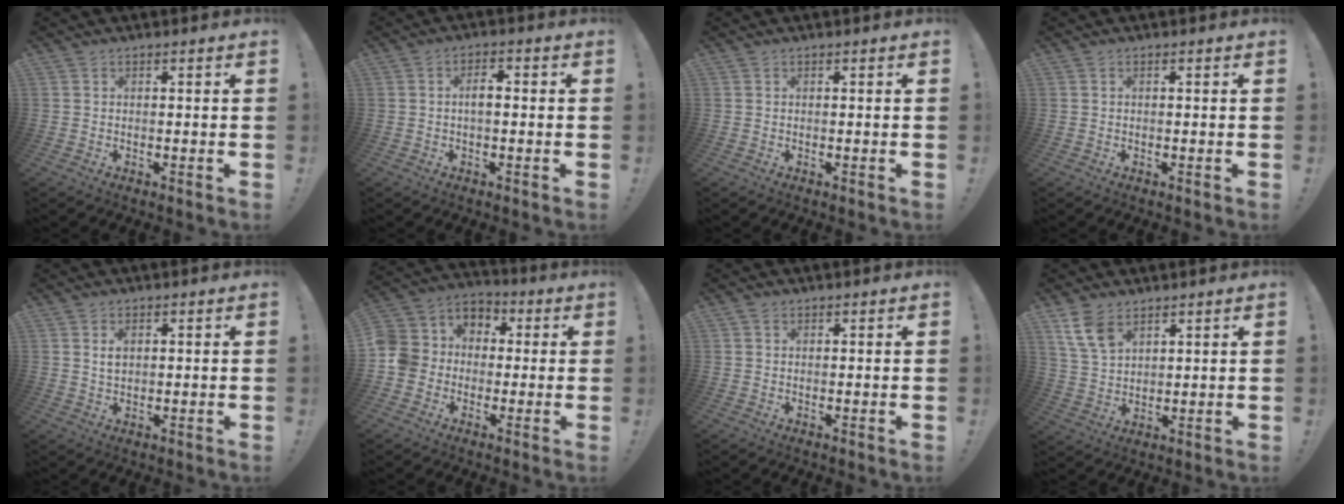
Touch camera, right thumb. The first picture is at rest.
{"total": 3.7, "force": [-0.1, 1.6, 3.3], "torque": [-0.055, 0.006, -0.005]}
{"total": 0.0}
{"total": 0.0}
{"total": 2.3, "force": [1.1, 1.4, 1.5], "torque": [-0.020, -0.002, 0.016]}
{"total": 9.0, "force": [-2.5, 8.3, 2.5], "torque": [-0.040, 0.013, -0.044]}
{"total": 0.8, "force": [0.5, 0.5, 0.3], "torque": [-0.005, 0.001, 0.009]}
{"total": 8.4, "force": [5.3, 4.6, 4.5], "torque": [-0.085, -0.020, 0.106]}